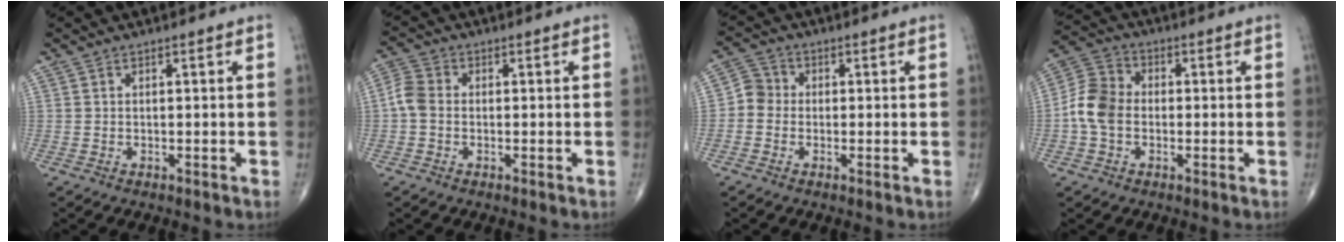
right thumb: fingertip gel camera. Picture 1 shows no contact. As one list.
[{"total": 4.1, "force": [-0.5, 3.1, 2.6], "torque": [-0.058, 0.010, -0.021]}, {"total": 3.8, "force": [-0.7, 3.5, 1.3], "torque": [-0.005, 0.009, -0.030]}, {"total": 8.0, "force": [-1.1, 6.1, 5.1], "torque": [-0.094, 0.025, -0.034]}]